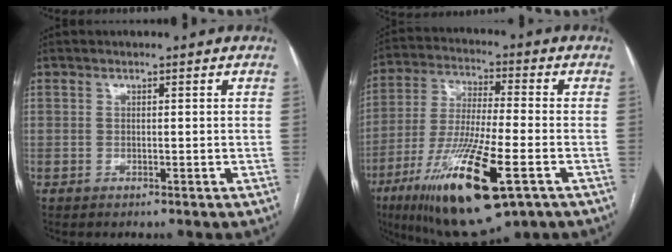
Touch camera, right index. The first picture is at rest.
{"total": 19.5, "force": [-9.0, 3.9, 16.8], "torque": [-0.333, -0.034, -0.151]}